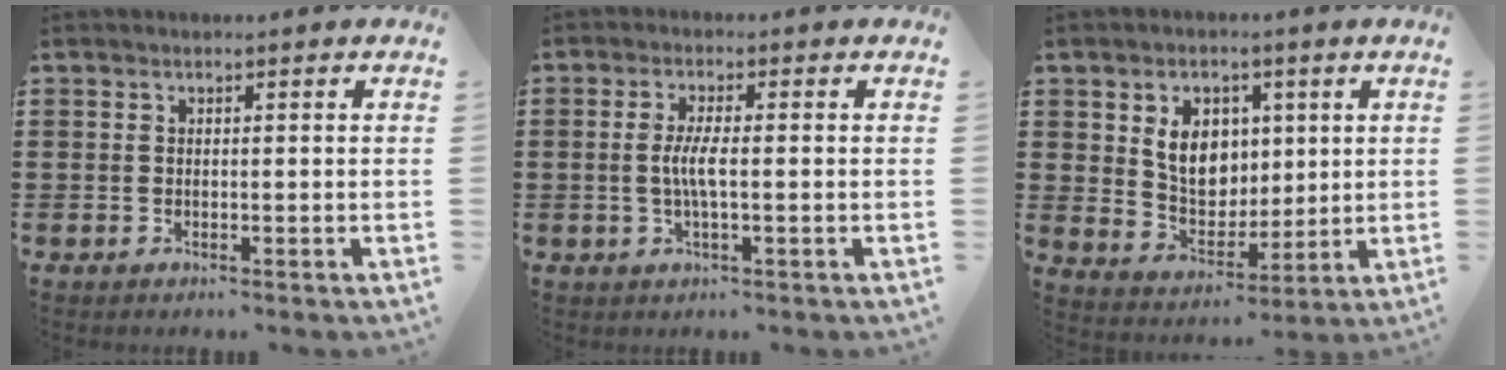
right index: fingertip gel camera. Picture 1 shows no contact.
{"total": 3.8, "force": [-0.4, 0.5, 3.8], "torque": [-0.082, -0.008, -0.014]}
{"total": 7.6, "force": [1.9, 6.0, 4.2], "torque": [-0.080, 0.010, 0.032]}